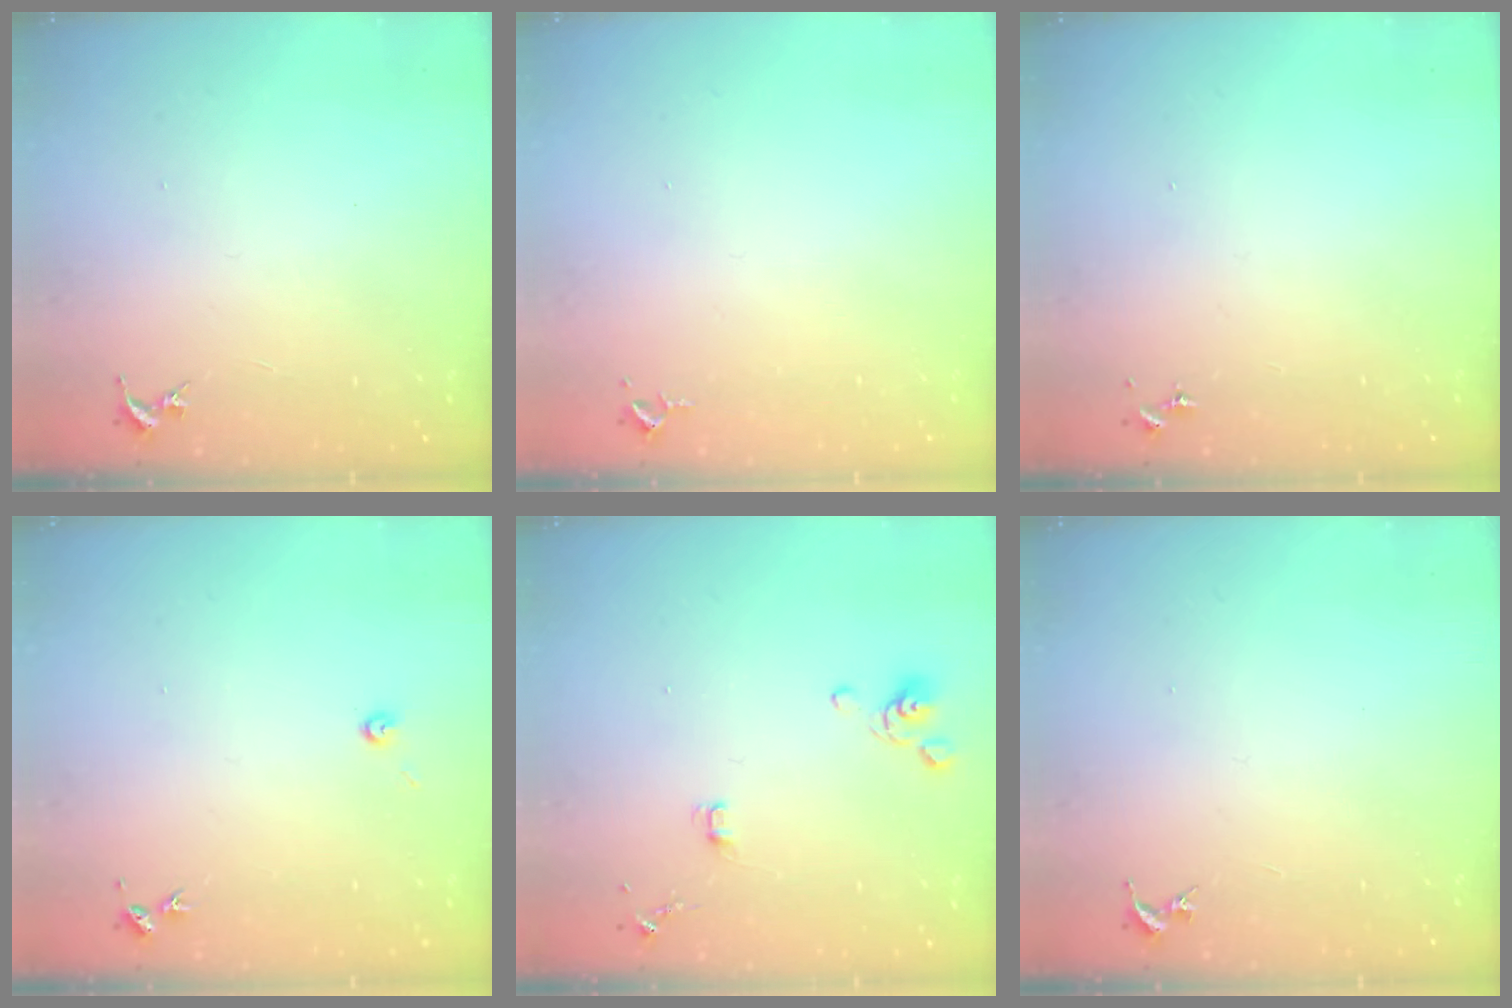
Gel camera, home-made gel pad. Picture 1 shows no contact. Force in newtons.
{"total": 2.6, "press": 2.6, "slide": 0.4}
{"total": 0.0}
{"total": 3.0, "press": 3.0, "slide": 0.3}
{"total": 4.7, "press": 4.2, "slide": 2.2}
{"total": 0.0}